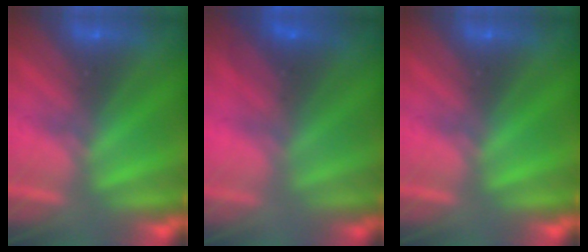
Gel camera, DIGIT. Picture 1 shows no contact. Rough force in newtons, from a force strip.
{"total": 2.8}
{"total": 0.0}